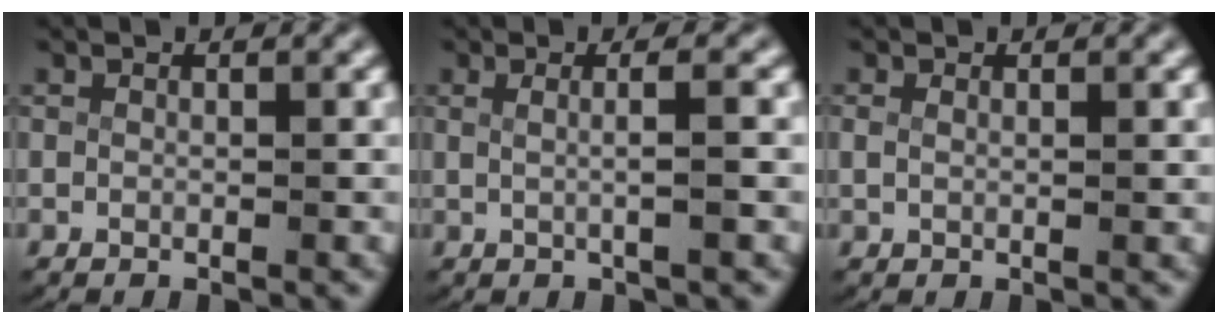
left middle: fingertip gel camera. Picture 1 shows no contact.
{"total": 2.2, "force": [0.1, -0.1, 2.2], "torque": [-0.038, 0.002, 0.003]}
{"total": 0.8, "force": [0.3, 0.2, 0.7], "torque": [-0.018, -0.007, 0.012]}